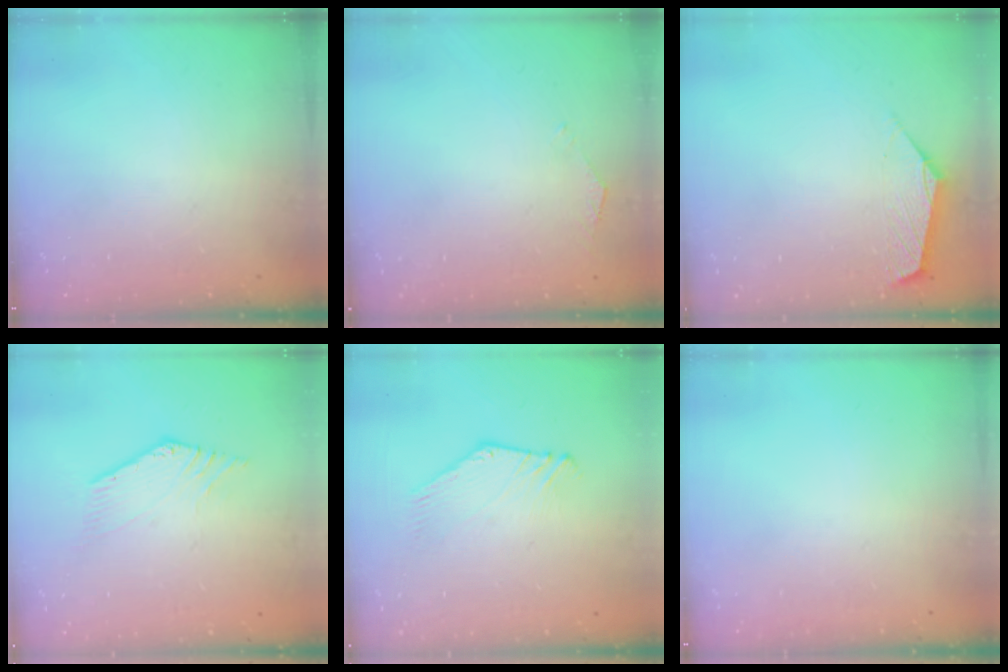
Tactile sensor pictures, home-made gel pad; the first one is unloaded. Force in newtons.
{"total": 2.6, "press": 2.6, "slide": 0.5}
{"total": 1.5, "press": 1.5, "slide": 0.3}
{"total": 0.6, "press": 0.5, "slide": 0.3}
{"total": 1.0, "press": 1.0, "slide": 0.0}
{"total": 0.0}